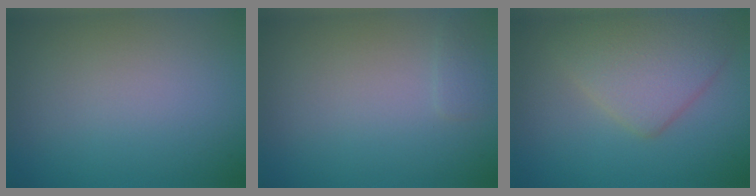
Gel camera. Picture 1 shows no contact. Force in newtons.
{"total": 0.8, "press": 0.8, "slide": 0.1}
{"total": 4.8, "press": 4.8, "slide": 0.3}